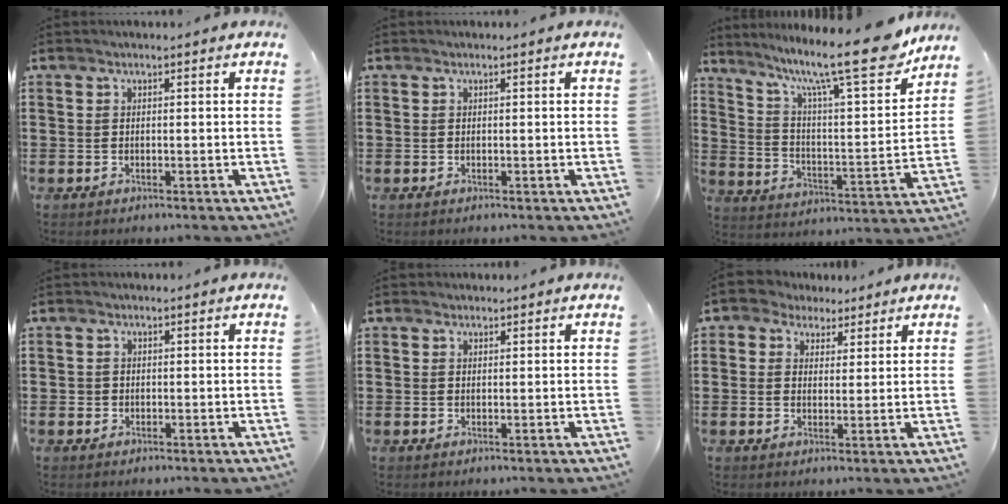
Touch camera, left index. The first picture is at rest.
{"total": 0.0}
{"total": 16.1, "force": [12.3, 2.5, 10.2], "torque": [-0.183, -0.075, 0.196]}
{"total": 0.9, "force": [0.1, 0.9, 0.1], "torque": [-0.003, 0.006, -0.001]}
{"total": 0.9, "force": [0.8, 0.4, 0.1], "torque": [-0.005, 0.003, 0.017]}
{"total": 3.3, "force": [2.1, 2.6, 0.1], "torque": [-0.019, 0.011, 0.038]}